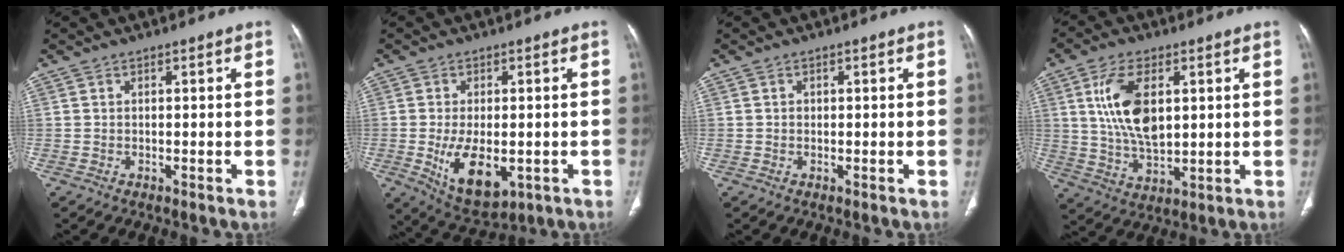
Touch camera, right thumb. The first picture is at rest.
{"total": 10.4, "force": [-2.3, 5.5, 8.6], "torque": [-0.133, -0.014, -0.023]}
{"total": 0.5, "force": [0.1, 0.5, 0.2], "torque": [0.001, 0.002, 0.002]}
{"total": 12.3, "force": [3.1, 6.5, 10.0], "torque": [-0.183, -0.013, 0.064]}